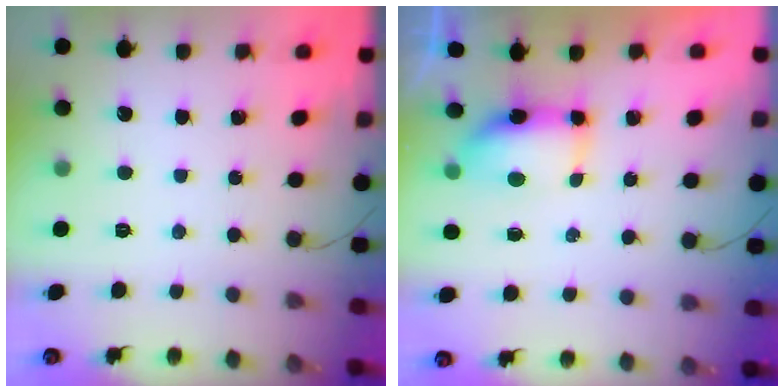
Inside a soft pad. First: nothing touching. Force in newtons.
{"total": 6.7, "press": 6.7, "slide": 0.4}